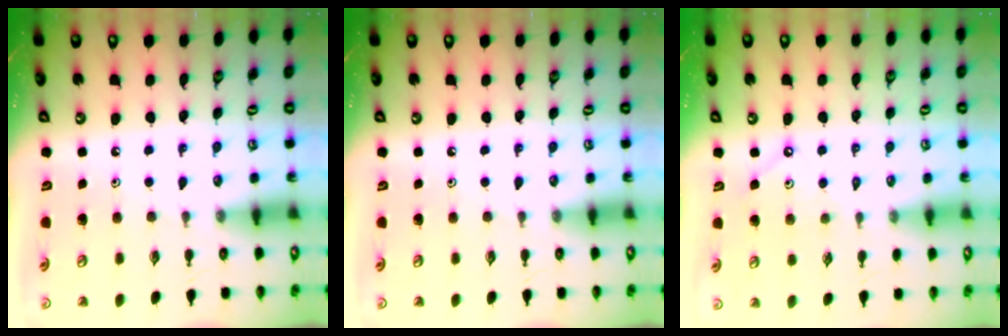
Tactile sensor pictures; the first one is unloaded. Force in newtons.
{"total": 0.0}
{"total": 2.8, "press": 2.8, "slide": 0.4}